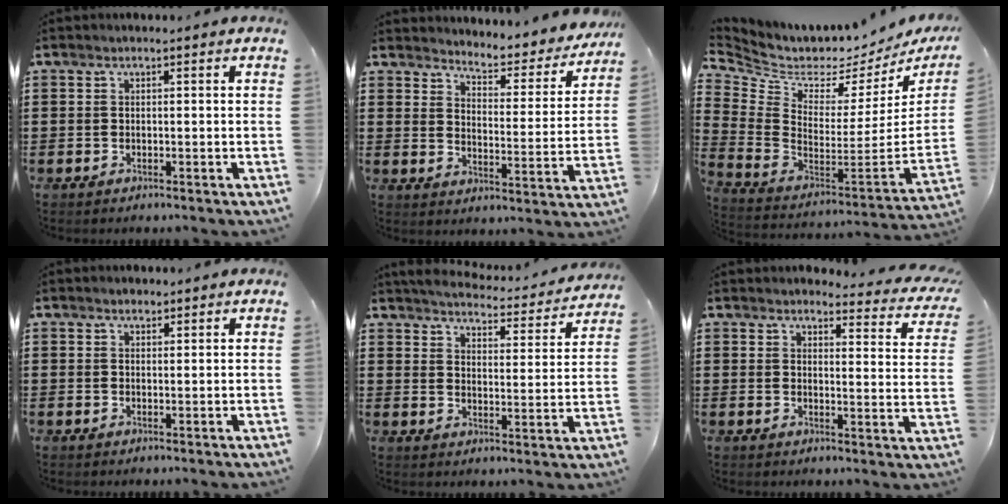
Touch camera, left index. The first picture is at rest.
{"total": 4.2, "force": [4.2, 0.1, 0.6], "torque": [-0.030, -0.041, 0.063]}
{"total": 2.6, "force": [1.8, 1.7, 0.6], "torque": [-0.039, -0.044, 0.024]}
{"total": 1.0, "force": [0.9, 0.4, 0.0], "torque": [-0.001, 0.003, 0.017]}
{"total": 4.4, "force": [4.4, 0.0, 0.7], "torque": [-0.037, -0.033, 0.072]}
{"total": 3.6, "force": [3.4, 0.4, 1.2], "torque": [-0.023, -0.025, 0.054]}